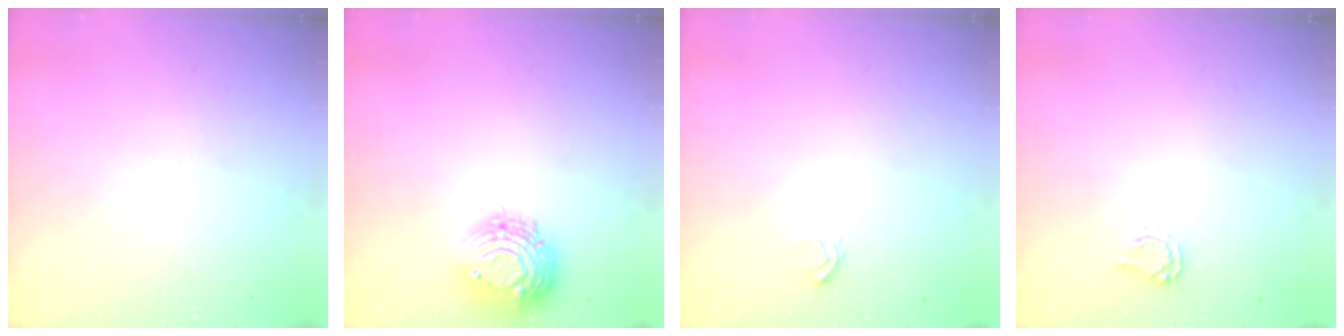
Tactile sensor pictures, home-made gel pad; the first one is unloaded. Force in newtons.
{"total": 13.0, "press": 13.0, "slide": 1.0}
{"total": 3.3, "press": 3.2, "slide": 0.4}
{"total": 4.2, "press": 4.2, "slide": 0.6}